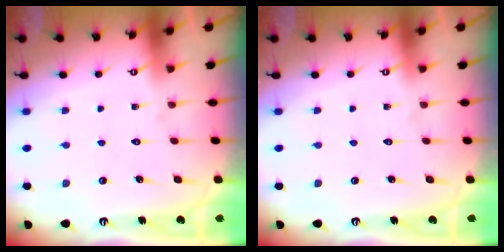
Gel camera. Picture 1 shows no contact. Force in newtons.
{"total": 0.0}